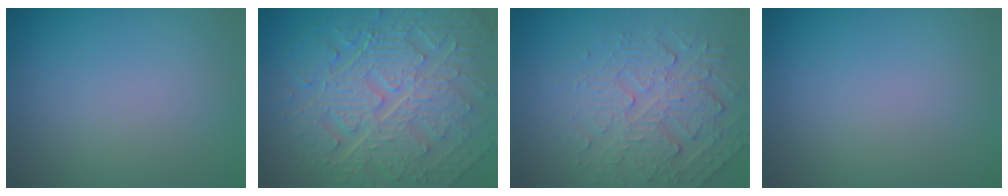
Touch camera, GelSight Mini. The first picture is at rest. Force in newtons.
{"total": 10.1, "press": 6.7, "slide": 7.5}
{"total": 4.9, "press": 3.7, "slide": 3.3}
{"total": 0.0}